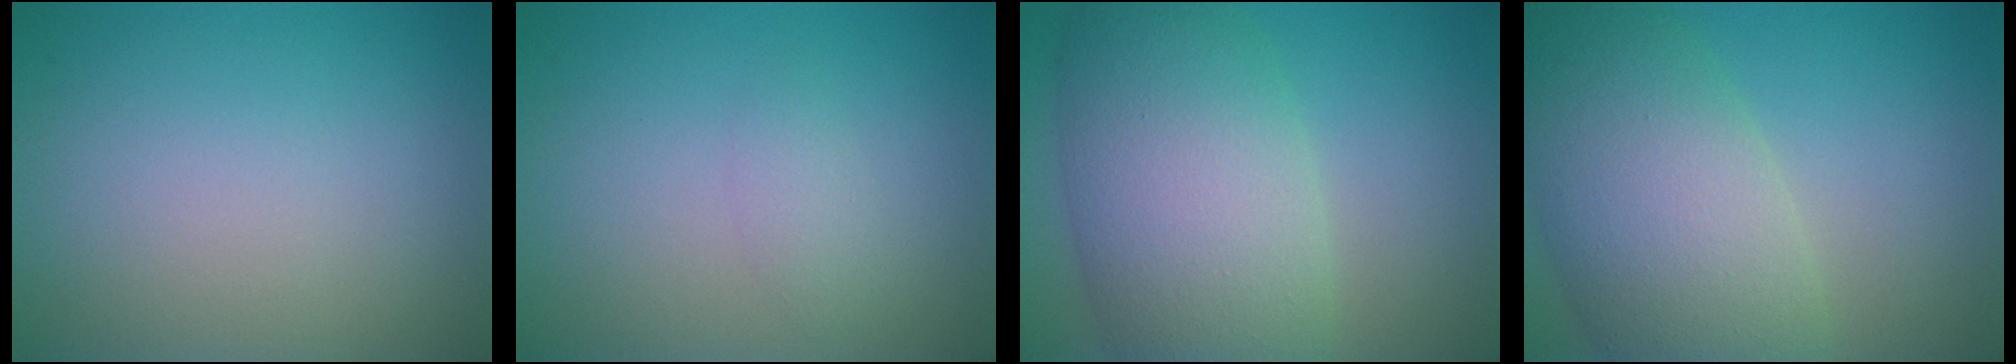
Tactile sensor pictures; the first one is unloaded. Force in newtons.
{"total": 1.1, "press": 1.1, "slide": 0.1}
{"total": 10.1, "press": 10.0, "slide": 0.5}
{"total": 9.6, "press": 9.6, "slide": 0.5}